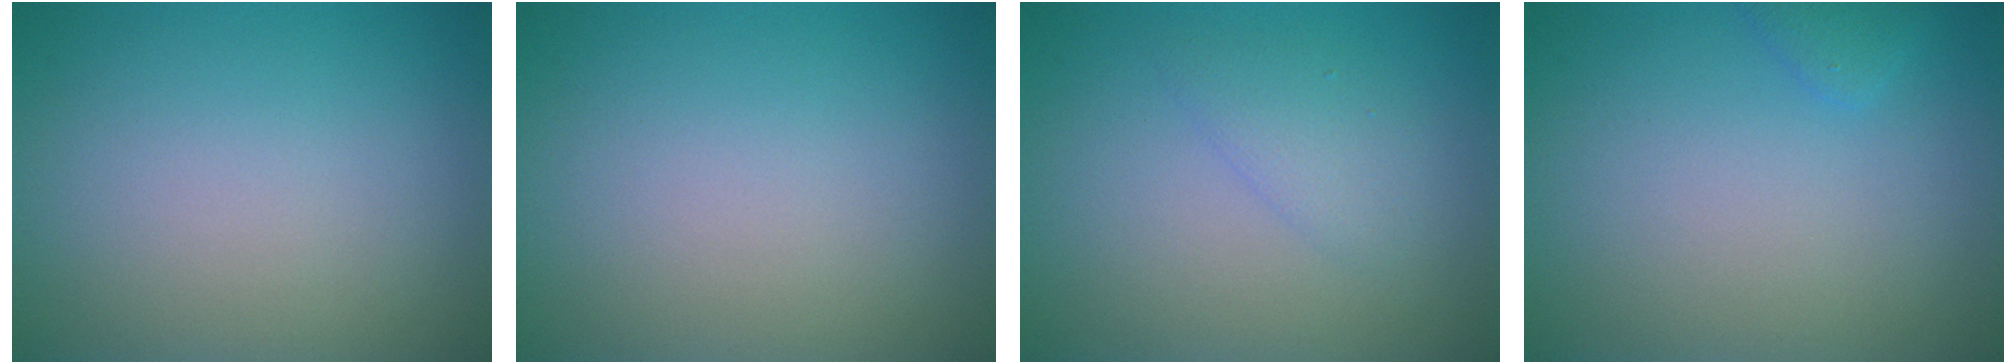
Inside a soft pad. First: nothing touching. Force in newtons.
{"total": 0.0}
{"total": 1.7, "press": 1.7, "slide": 0.2}
{"total": 1.6, "press": 1.6, "slide": 0.2}